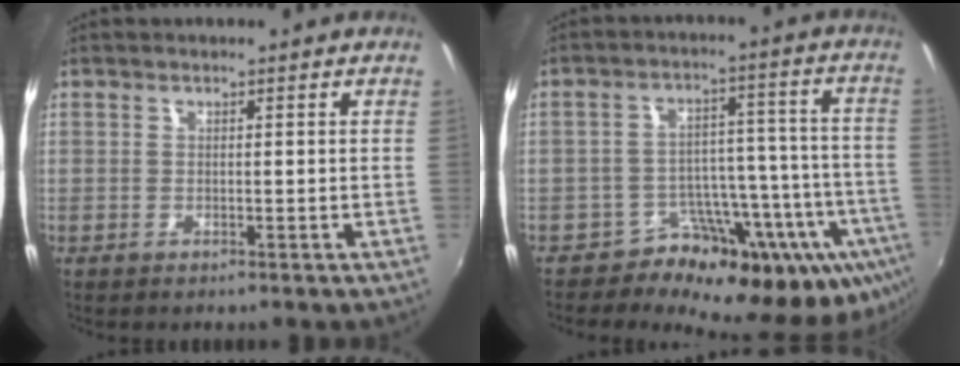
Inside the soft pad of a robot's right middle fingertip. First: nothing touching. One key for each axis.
{"total": 16.5, "fx": -10.9, "fy": 9.8, "fz": 7.5, "tx": -0.090, "ty": 0.019, "tz": -0.155}